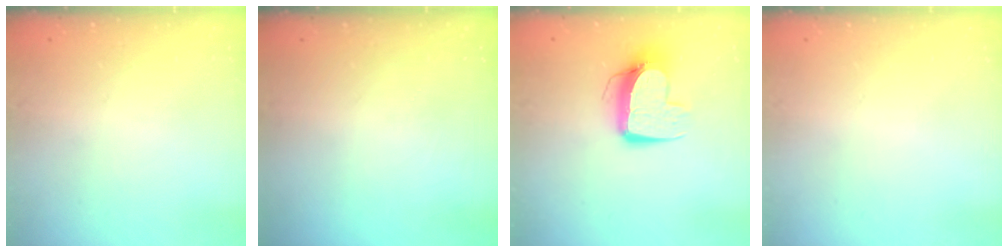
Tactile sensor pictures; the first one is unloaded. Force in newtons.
{"total": 0.0}
{"total": 10.2, "press": 10.1, "slide": 1.1}
{"total": 0.0}